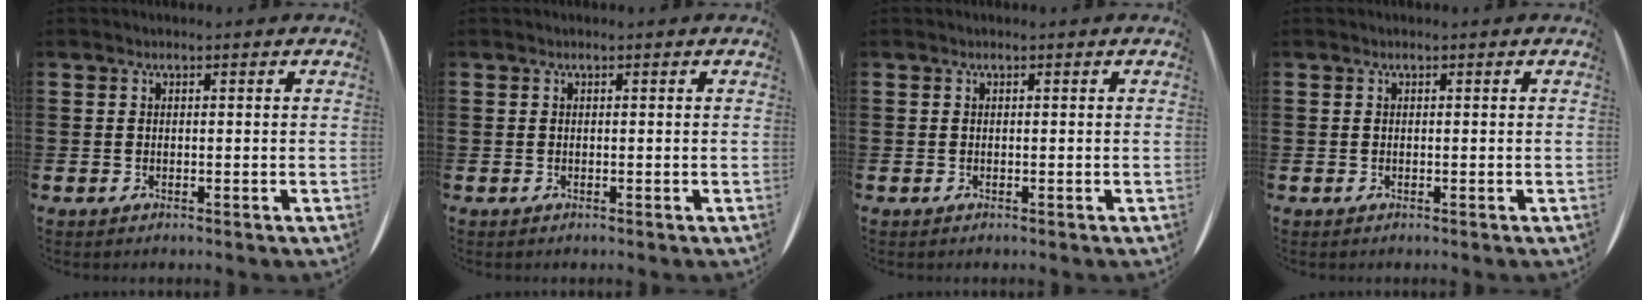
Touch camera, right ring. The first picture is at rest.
{"total": 0.0}
{"total": 0.0}
{"total": 0.0}